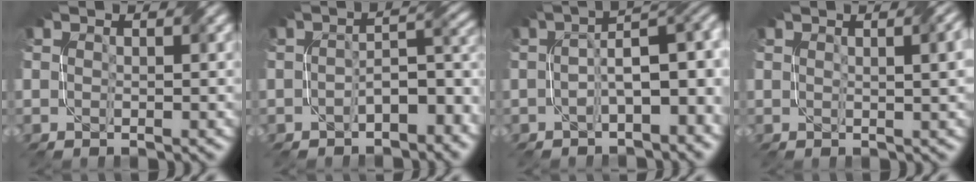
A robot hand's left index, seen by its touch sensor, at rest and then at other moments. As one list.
[{"total": 5.0, "force": [-2.4, 2.6, 3.5], "torque": [-0.037, 0.011, -0.037]}, {"total": 7.0, "force": [-0.5, 3.1, 6.3], "torque": [-0.085, 0.021, -0.005]}, {"total": 3.7, "force": [1.0, 1.6, 3.2], "torque": [-0.015, 0.020, 0.016]}]